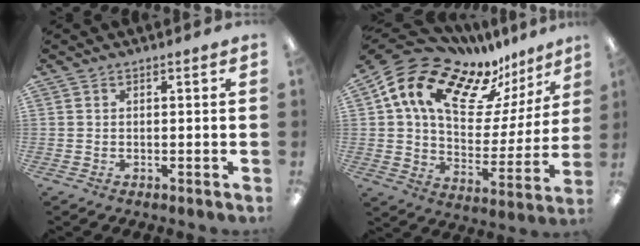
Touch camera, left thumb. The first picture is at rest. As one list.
[{"total": 18.0, "force": [11.6, 10.1, 9.2], "torque": [-0.167, -0.069, 0.204]}]